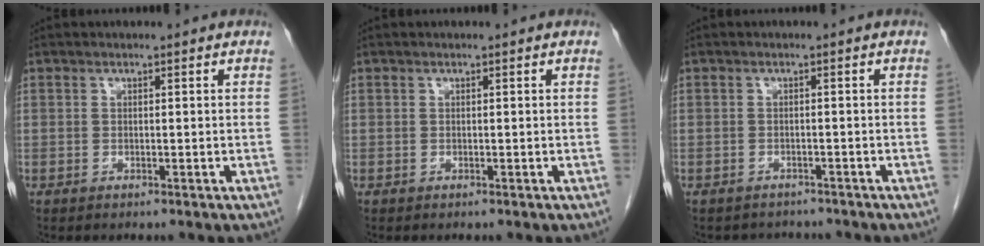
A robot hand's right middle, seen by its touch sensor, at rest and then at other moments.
{"total": 0.0}
{"total": 3.8, "force": [-3.4, 1.6, 0.1], "torque": [-0.003, 0.004, -0.046]}